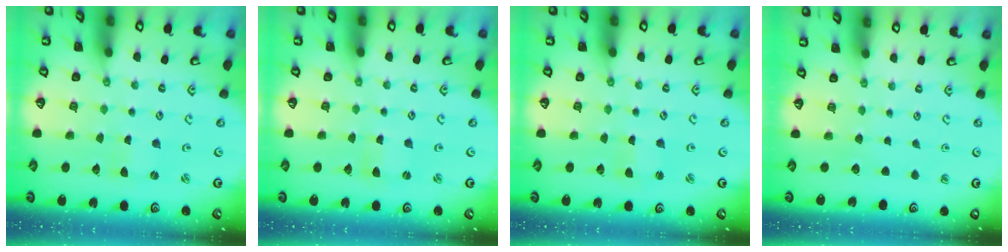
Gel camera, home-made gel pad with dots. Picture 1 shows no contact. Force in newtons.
{"total": 0.0}
{"total": 0.6, "press": 0.5, "slide": 0.2}
{"total": 0.0}